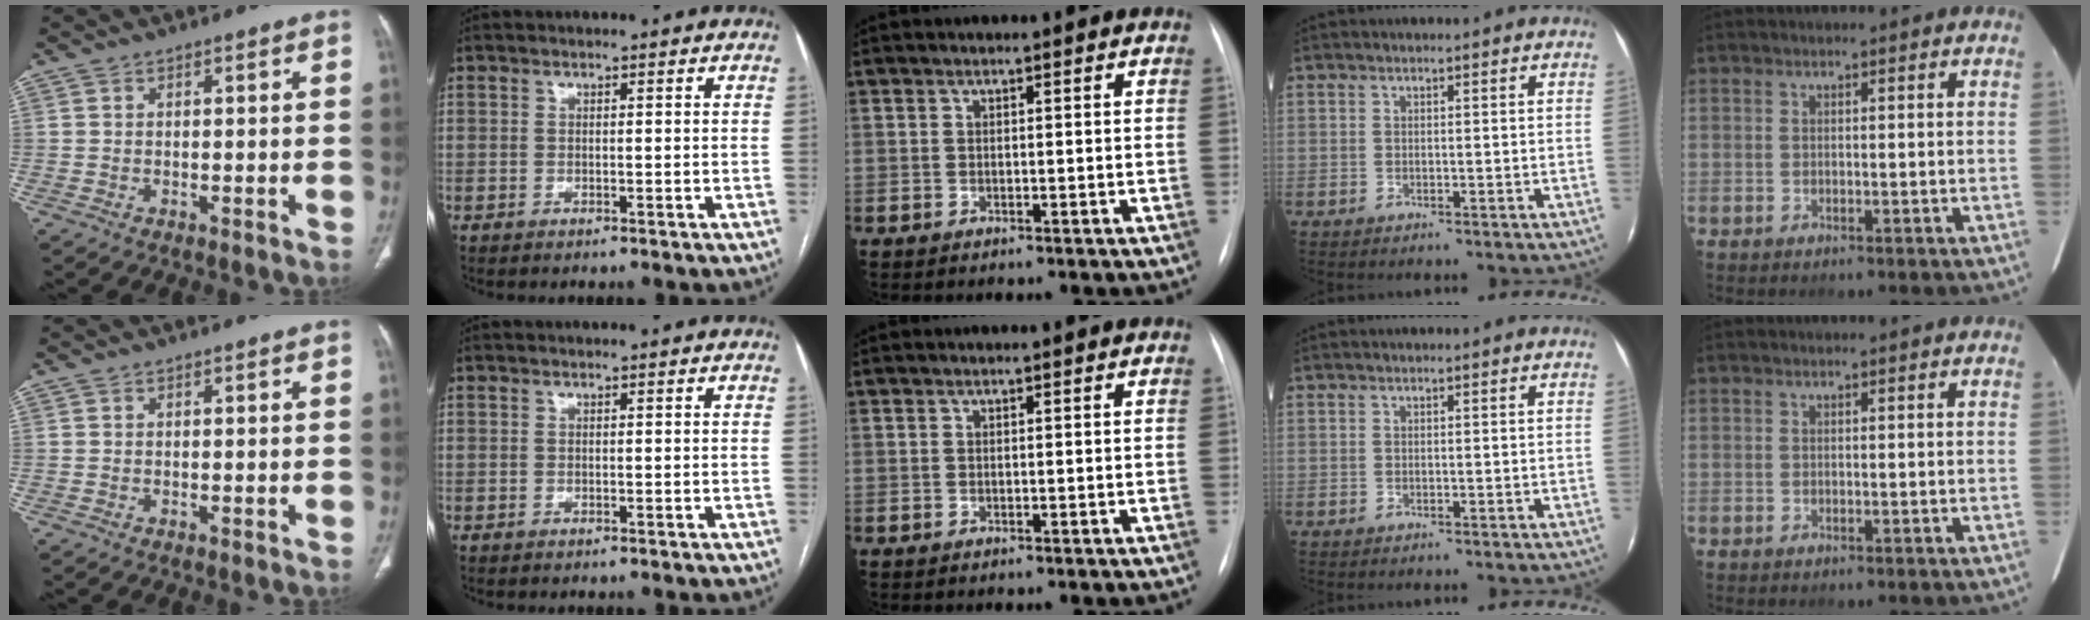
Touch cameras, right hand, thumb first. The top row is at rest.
{}